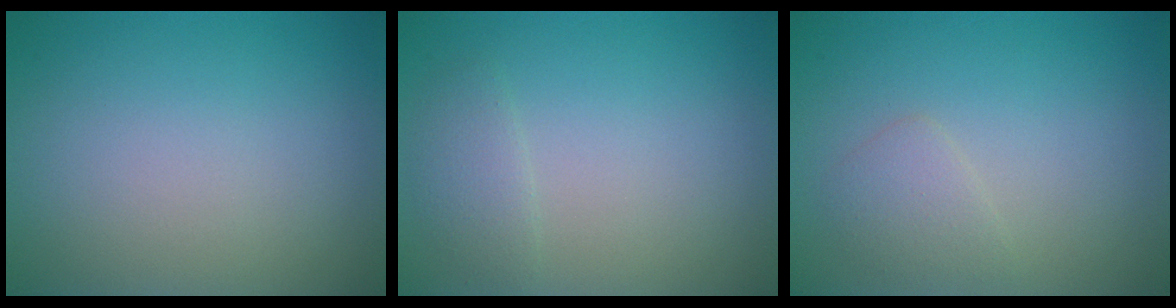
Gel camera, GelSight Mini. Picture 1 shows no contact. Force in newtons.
{"total": 1.5, "press": 1.5, "slide": 0.1}
{"total": 1.6, "press": 1.6, "slide": 0.1}